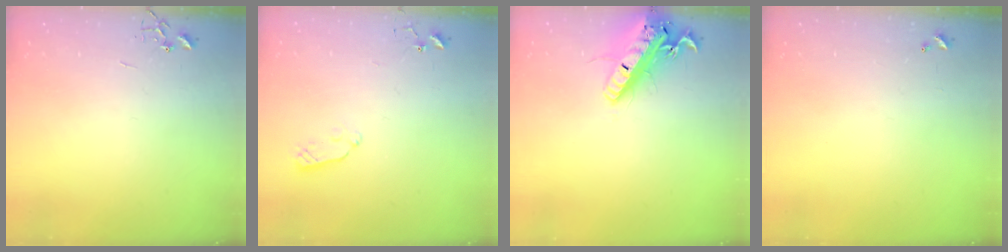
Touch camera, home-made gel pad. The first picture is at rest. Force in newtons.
{"total": 3.8, "press": 3.8, "slide": 0.6}
{"total": 21.8, "press": 21.4, "slide": 4.2}
{"total": 0.0}